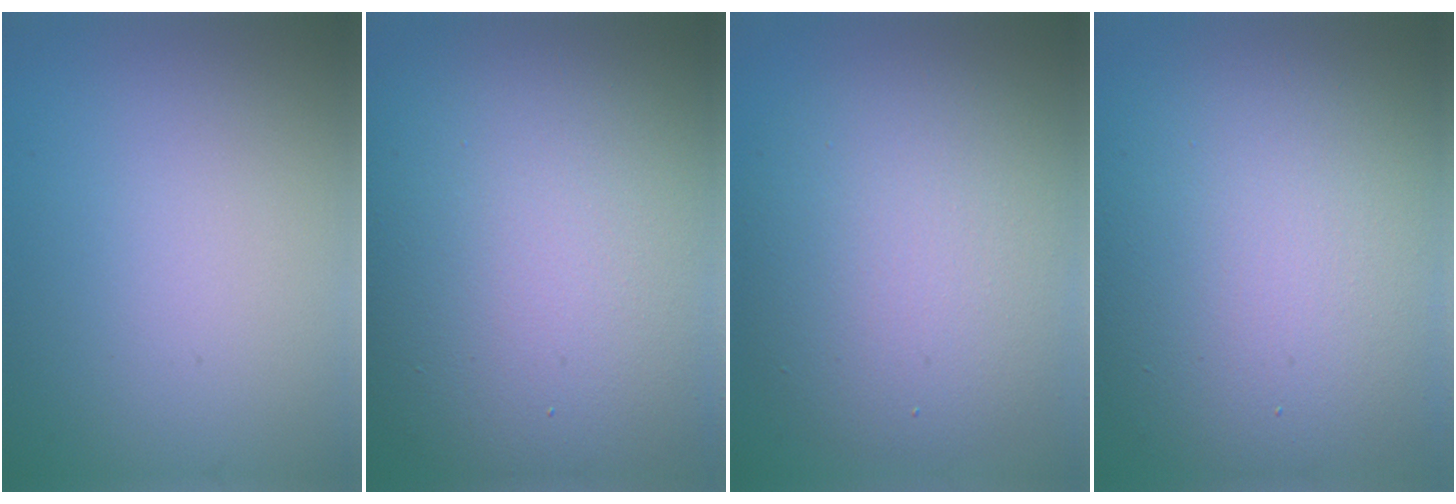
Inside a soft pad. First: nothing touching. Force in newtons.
{"total": 15.4, "press": 15.4, "slide": 0.5}
{"total": 8.1, "press": 8.1, "slide": 0.3}
{"total": 13.1, "press": 13.1, "slide": 0.6}